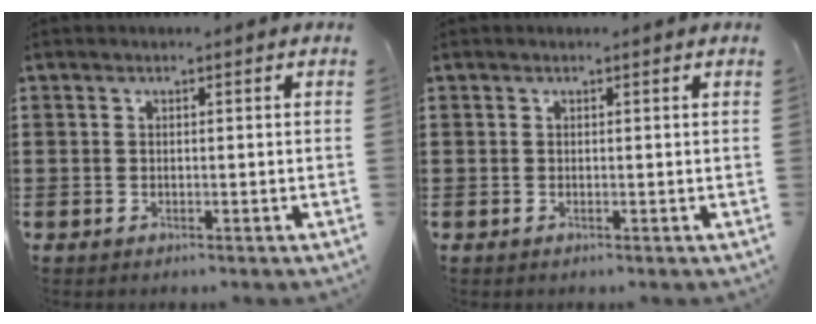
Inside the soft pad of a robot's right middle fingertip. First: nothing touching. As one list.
[{"total": 0.0}]